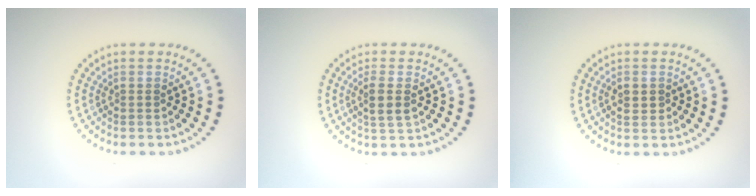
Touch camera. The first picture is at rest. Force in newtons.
{"total": 2.0, "press": 1.8, "slide": 0.8}
{"total": 1.1, "press": 1.1, "slide": 0.2}